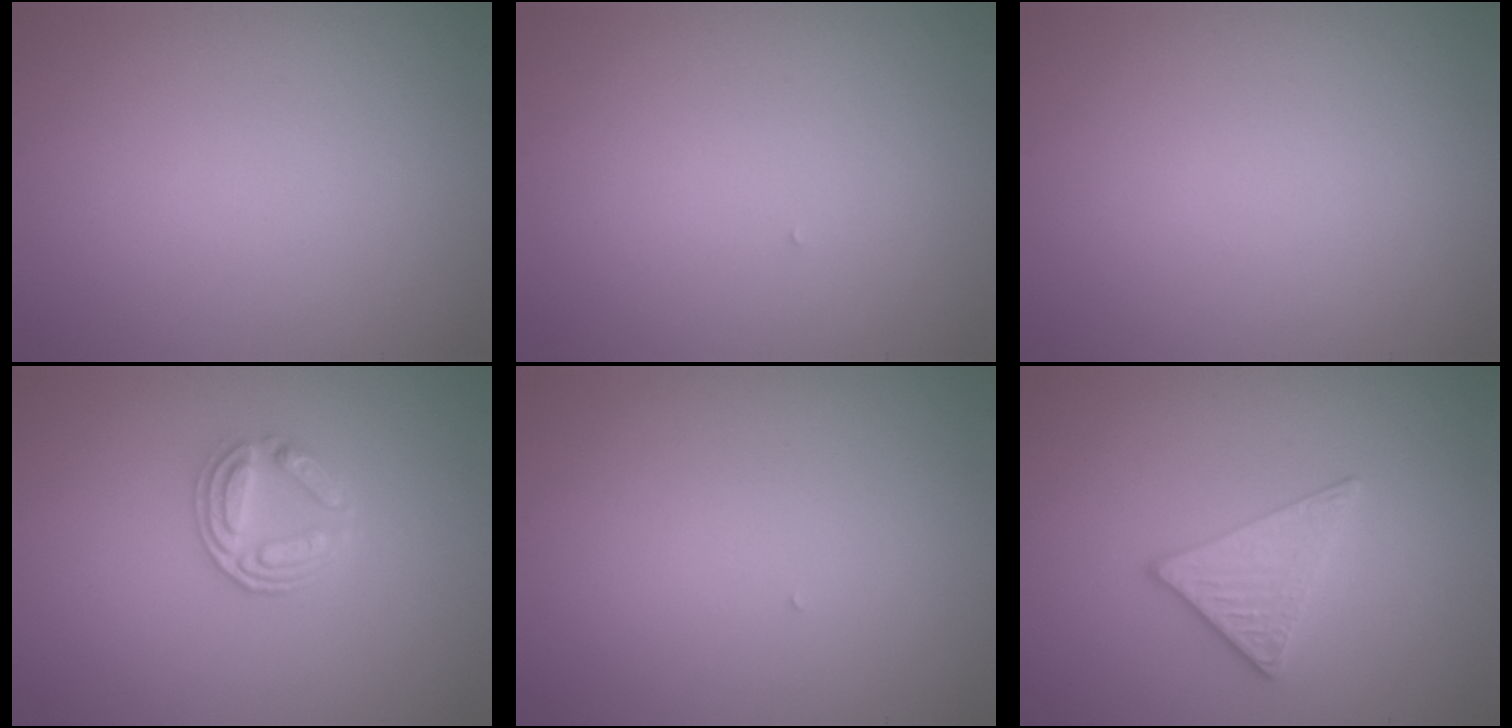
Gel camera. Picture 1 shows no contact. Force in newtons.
{"total": 0.0}
{"total": 0.0}
{"total": 3.1, "press": 2.6, "slide": 1.7}
{"total": 0.0}
{"total": 2.9, "press": 2.7, "slide": 1.1}